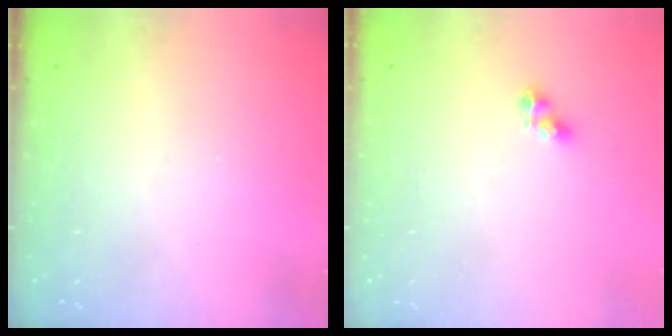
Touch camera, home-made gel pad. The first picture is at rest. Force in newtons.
{"total": 6.1, "press": 6.1, "slide": 0.7}